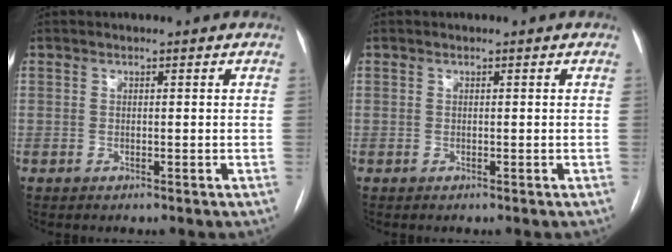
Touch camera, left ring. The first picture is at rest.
{"total": 0.0}